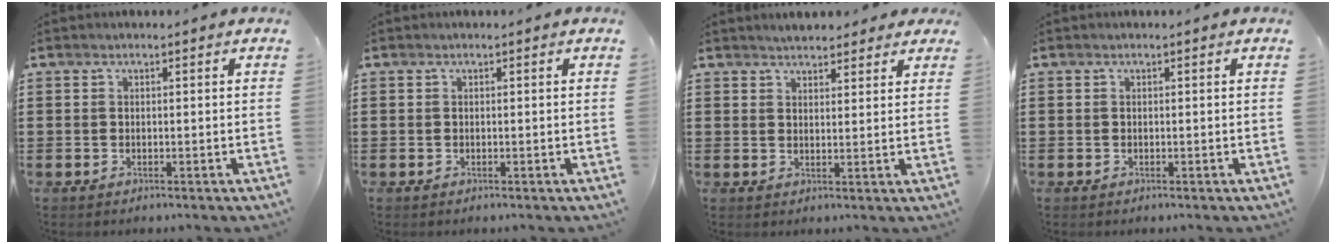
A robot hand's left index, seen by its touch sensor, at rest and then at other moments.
{"total": 0.0}
{"total": 2.9, "force": [2.8, 0.8, 0.3], "torque": [-0.014, -0.001, 0.053]}
{"total": 0.0}